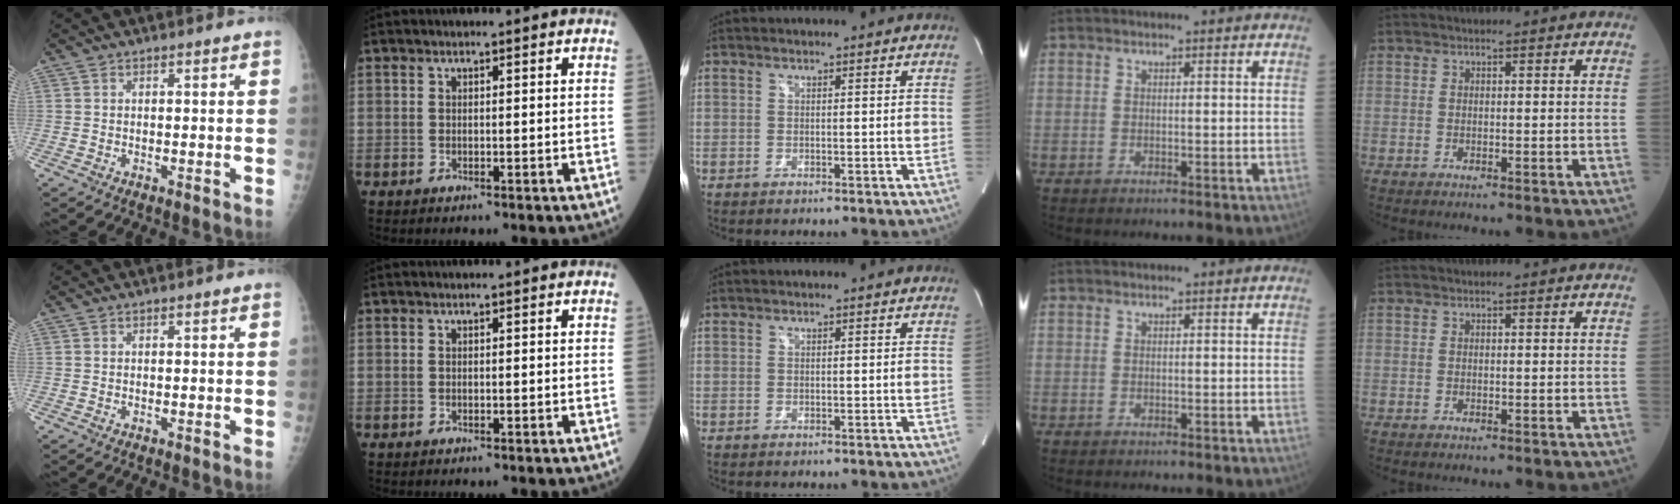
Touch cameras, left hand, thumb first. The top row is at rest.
{}